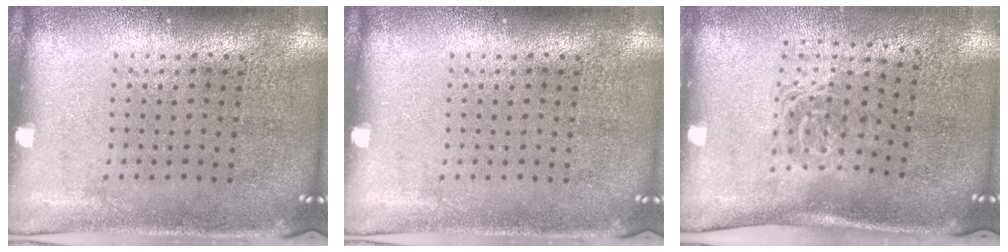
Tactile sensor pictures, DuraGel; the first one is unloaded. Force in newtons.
{"total": 0.0}
{"total": 1.7, "press": 1.1, "slide": 1.3}